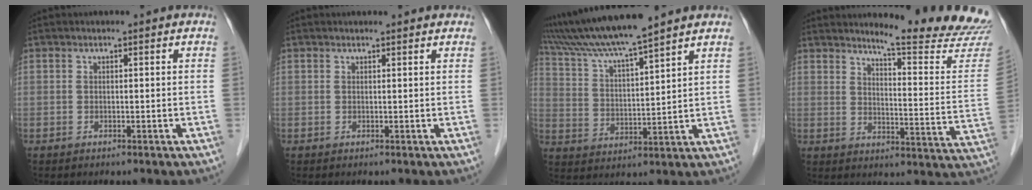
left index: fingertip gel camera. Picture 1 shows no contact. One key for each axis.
{"total": 1.6, "fx": 1.6, "fy": 0.1, "fz": 0.3, "tx": -0.010, "ty": 0.003, "tz": 0.015}
{"total": 13.1, "fx": 11.4, "fy": -0.9, "fz": 6.5, "tx": -0.125, "ty": 0.019, "tz": 0.202}
{"total": 17.5, "fx": 16.7, "fy": -0.6, "fz": 5.3, "tx": -0.073, "ty": -0.132, "tz": 0.191}